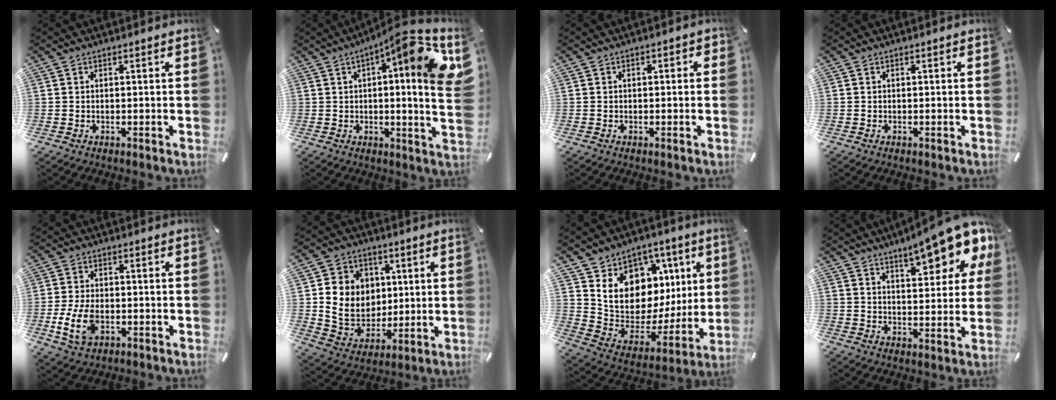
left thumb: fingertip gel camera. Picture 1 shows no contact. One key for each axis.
{"total": 15.3, "fx": 5.7, "fy": 2.3, "fz": 14.0, "tx": -0.190, "ty": -0.048, "tz": 0.078}
{"total": 0.8, "fx": -0.4, "fy": 0.5, "fz": 0.6, "tx": -0.011, "ty": 0.004, "tz": -0.009}
{"total": 0.0}
{"total": 8.3, "fx": -2.4, "fy": 5.2, "fz": 6.0, "tx": -0.132, "ty": 0.004, "tz": -0.040}
{"total": 11.6, "fx": 1.6, "fy": 10.8, "fz": 4.1, "tx": -0.079, "ty": -0.003, "tz": 0.040}
{"total": 13.2, "fx": 4.5, "fy": 11.1, "fz": 5.5, "tx": -0.072, "ty": -0.059, "tz": 0.095}
{"total": 15.0, "fx": 11.1, "fy": 4.8, "fz": 8.9, "tx": -0.123, "ty": -0.070, "tz": 0.186}